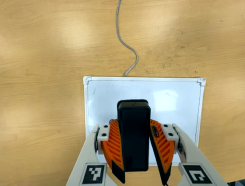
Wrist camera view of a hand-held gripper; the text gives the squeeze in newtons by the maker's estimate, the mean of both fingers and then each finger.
{"total": 9.8, "left": 9.0, "right": 10.6}